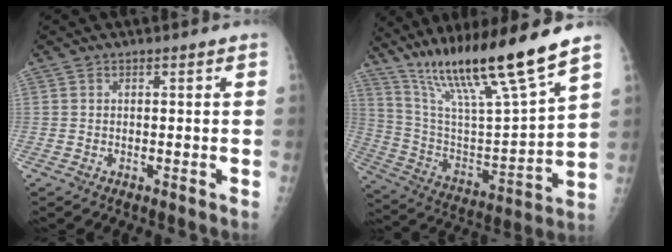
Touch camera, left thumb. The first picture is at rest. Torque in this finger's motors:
{"motor_torque": [1.66, 1.45, 1.41, -1.36, 0.15]}